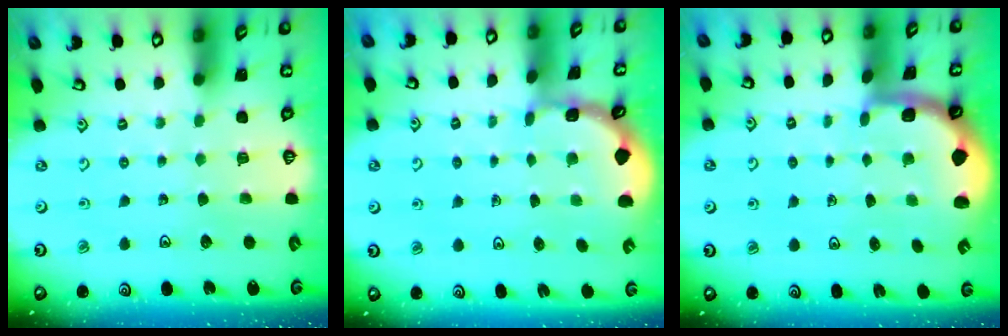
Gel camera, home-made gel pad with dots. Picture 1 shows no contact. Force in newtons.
{"total": 1.6, "press": 1.5, "slide": 0.2}
{"total": 1.5, "press": 1.5, "slide": 0.2}